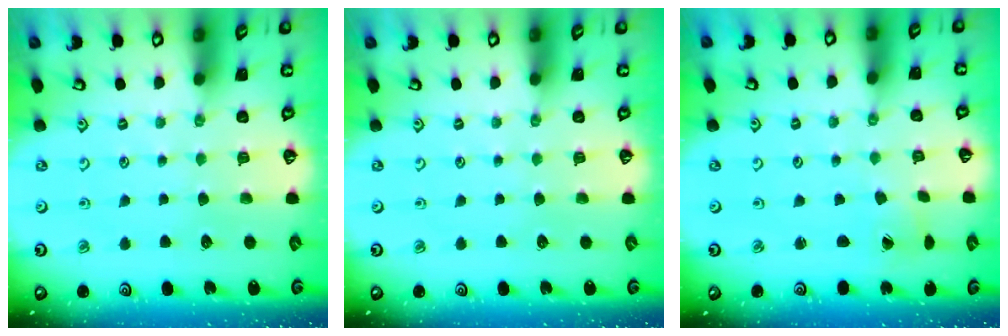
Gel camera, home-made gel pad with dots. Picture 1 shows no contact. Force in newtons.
{"total": 0.0}
{"total": 0.8, "press": 0.8, "slide": 0.0}